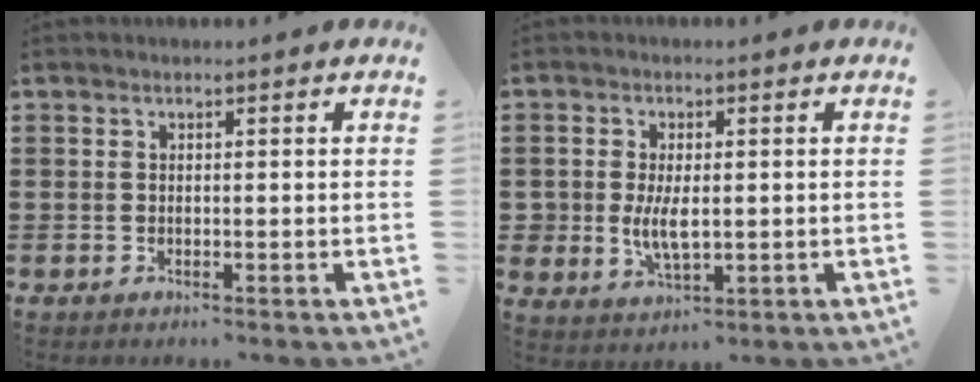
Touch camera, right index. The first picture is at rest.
{"total": 4.5, "force": [-0.3, 2.7, 3.6], "torque": [-0.077, 0.003, -0.005]}